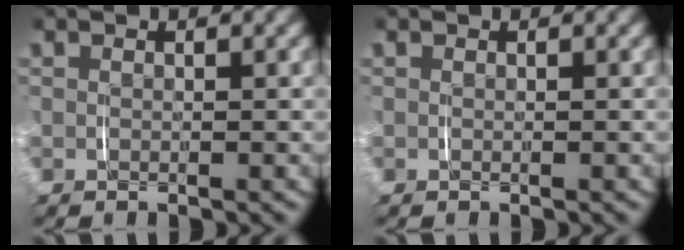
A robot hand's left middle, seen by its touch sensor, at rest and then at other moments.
{"total": 0.0}